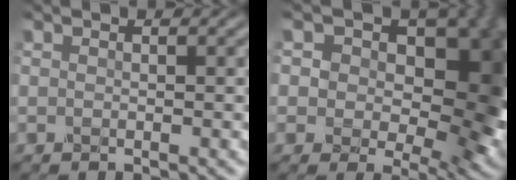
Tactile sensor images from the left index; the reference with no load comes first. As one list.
[{"total": 15.8, "force": [3.4, 10.4, 11.4], "torque": [-0.123, 0.008, 0.058]}]